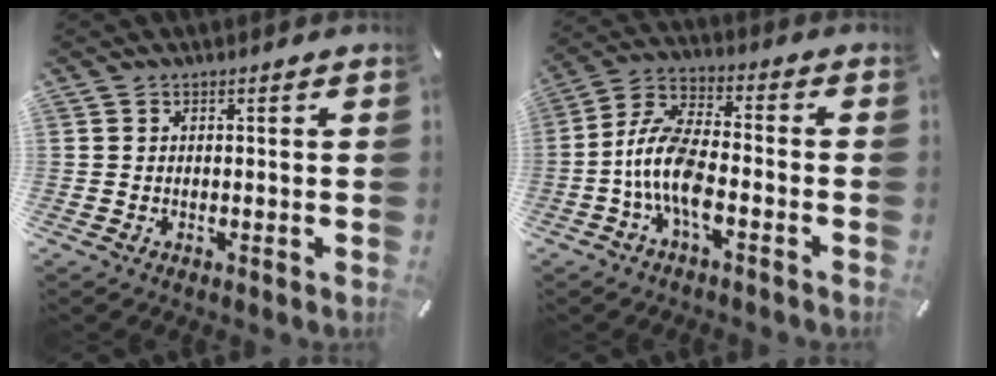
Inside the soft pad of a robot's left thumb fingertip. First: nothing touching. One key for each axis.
{"total": 11.5, "fx": -3.8, "fy": 5.3, "fz": 9.5, "tx": -0.198, "ty": 0.003, "tz": -0.067}